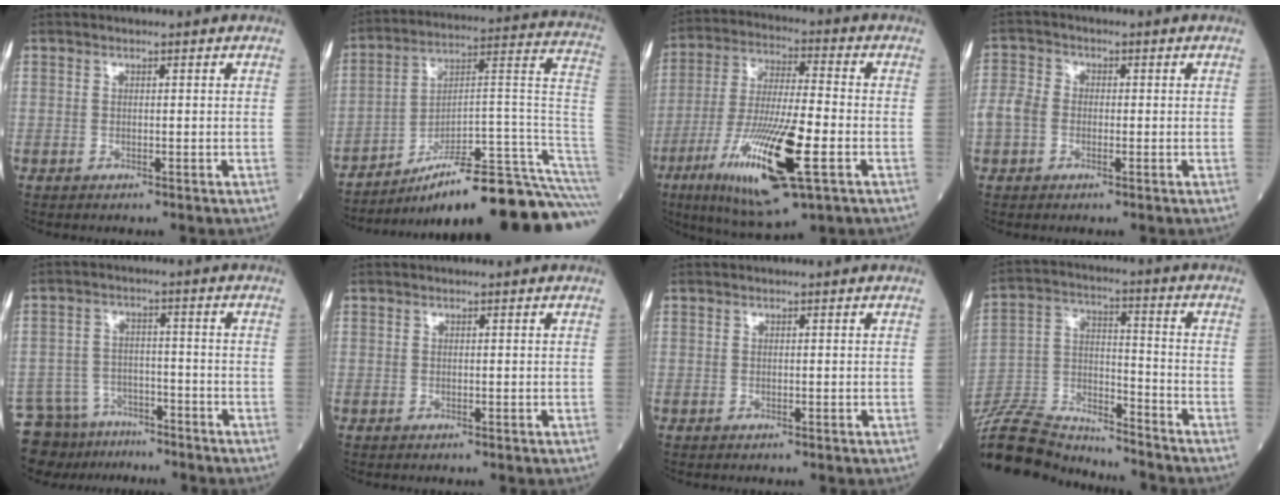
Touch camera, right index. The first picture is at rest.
{"total": 24.7, "force": [-19.6, 0.3, 15.0], "torque": [-0.116, 0.036, -0.293]}
{"total": 18.2, "force": [-6.9, 2.7, 16.7], "torque": [-0.341, -0.036, -0.120]}
{"total": 4.1, "force": [-0.7, 3.3, 2.4], "torque": [-0.067, 0.016, -0.020]}
{"total": 9.8, "force": [-8.4, 4.9, 1.1], "torque": [-0.030, 0.018, -0.131]}
{"total": 0.0}
{"total": 0.0}
{"total": 19.9, "force": [-18.9, 3.7, 5.1], "torque": [-0.138, 0.009, -0.320]}